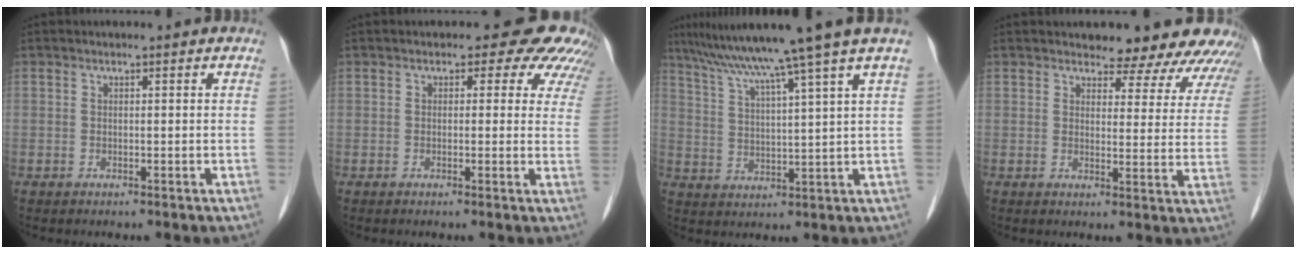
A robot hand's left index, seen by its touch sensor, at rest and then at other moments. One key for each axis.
{"total": 8.1, "fx": 6.7, "fy": 3.8, "fz": 2.5, "tx": -0.001, "ty": 0.007, "tz": 0.039}
{"total": 13.3, "fx": 10.2, "fy": -2.8, "fz": 8.1, "tx": -0.130, "ty": 0.000, "tz": 0.154}
{"total": 13.4, "fx": 12.3, "fy": 4.0, "fz": 3.5, "tx": -0.001, "ty": -0.022, "tz": 0.112}